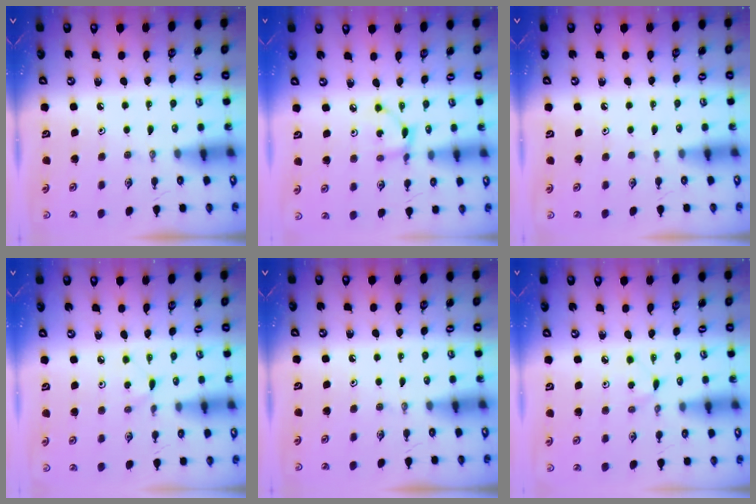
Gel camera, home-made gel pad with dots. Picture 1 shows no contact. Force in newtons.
{"total": 3.1, "press": 3.1, "slide": 0.1}
{"total": 1.3, "press": 1.2, "slide": 0.3}
{"total": 2.7, "press": 2.7, "slide": 0.4}
{"total": 0.0}
{"total": 3.6, "press": 3.5, "slide": 0.4}